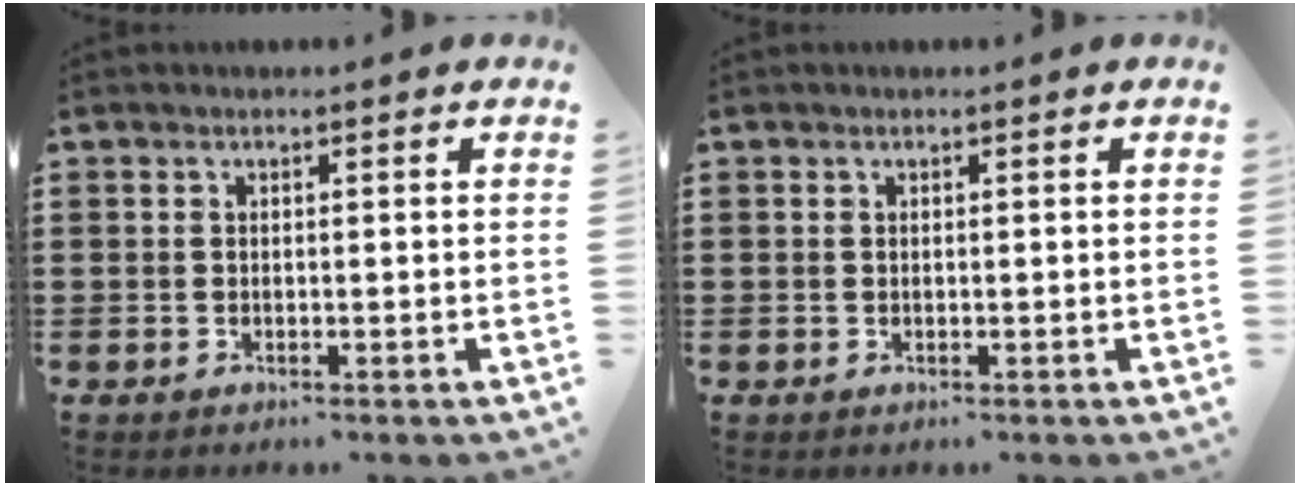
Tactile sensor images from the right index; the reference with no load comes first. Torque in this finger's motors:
{"motor_torque": [2.14, 0.00, 0.00, 0.01]}